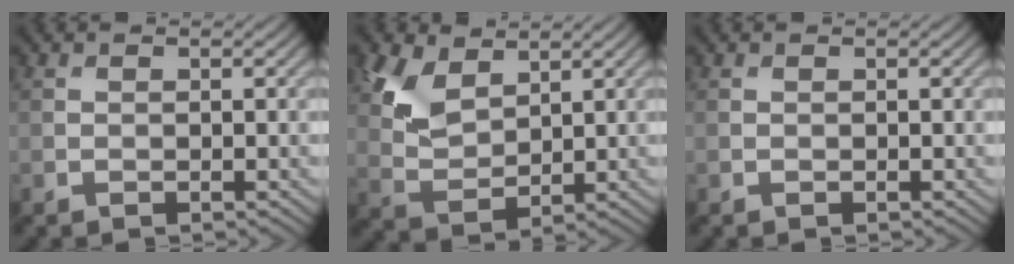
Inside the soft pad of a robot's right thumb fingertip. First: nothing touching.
{"total": 6.7, "force": [3.5, 4.0, 4.1], "torque": [-0.103, -0.004, 0.074]}
{"total": 0.0}